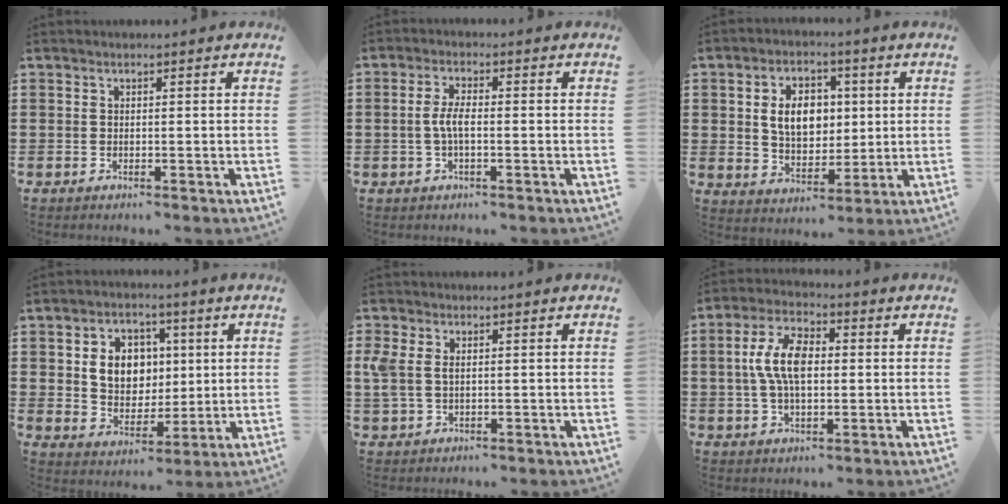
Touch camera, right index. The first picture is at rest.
{"total": 3.6, "force": [-0.5, 1.1, 3.4], "torque": [-0.084, -0.005, -0.018]}
{"total": 7.6, "force": [1.2, 5.4, 5.1], "torque": [-0.107, 0.009, 0.015]}
{"total": 7.8, "force": [1.5, 6.4, 4.1], "torque": [-0.083, 0.013, 0.022]}
{"total": 3.2, "force": [0.6, 2.0, 2.4], "torque": [-0.067, 0.003, 0.006]}
{"total": 8.1, "force": [0.5, 4.0, 7.0], "torque": [-0.156, 0.008, 0.001]}